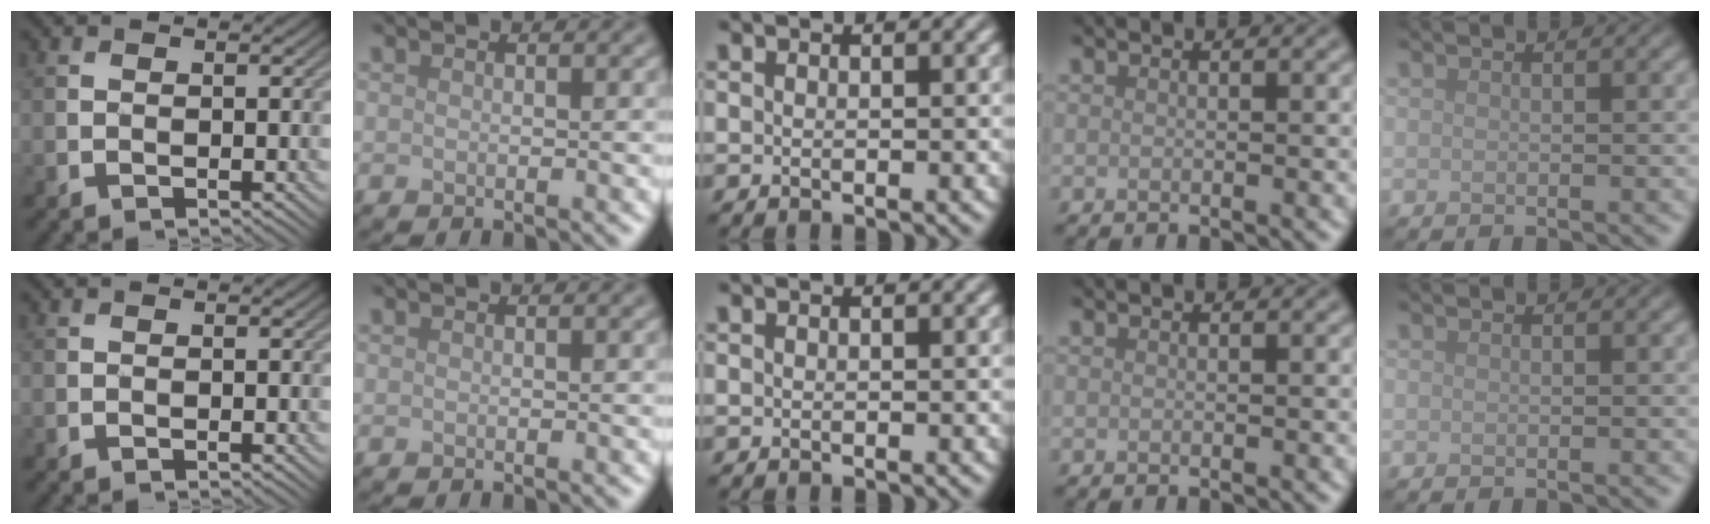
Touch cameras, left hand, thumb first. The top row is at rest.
{}